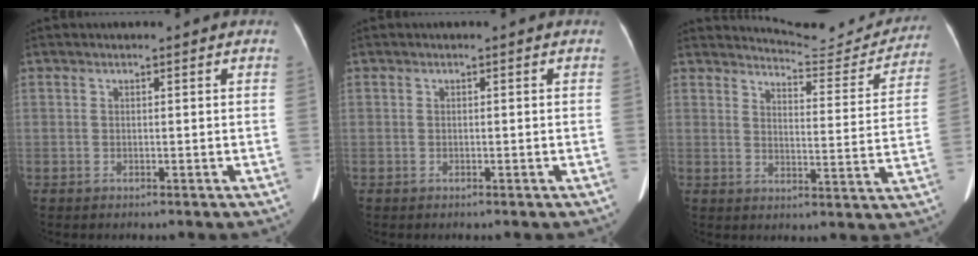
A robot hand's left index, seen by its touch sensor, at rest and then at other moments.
{"total": 0.0}
{"total": 12.4, "force": [12.4, 1.3, 0.5], "torque": [0.003, -0.043, 0.145]}